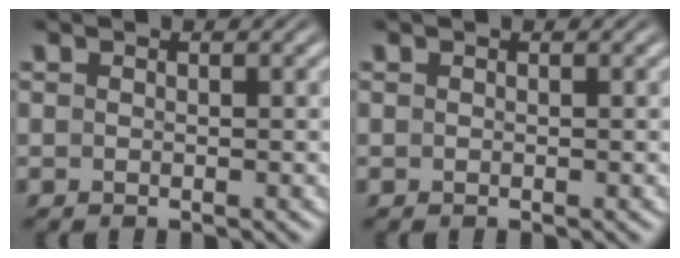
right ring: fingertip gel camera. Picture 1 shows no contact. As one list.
[{"total": 0.0}]